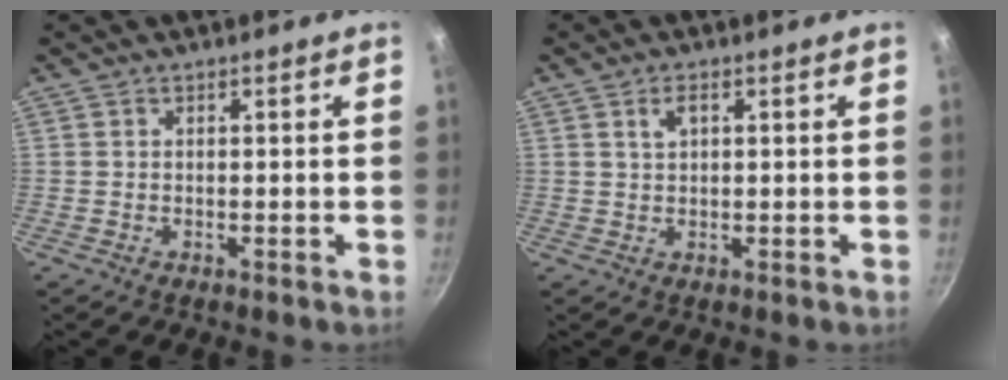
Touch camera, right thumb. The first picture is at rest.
{"total": 2.3, "force": [0.9, 1.3, 1.7], "torque": [-0.024, 0.002, 0.019]}